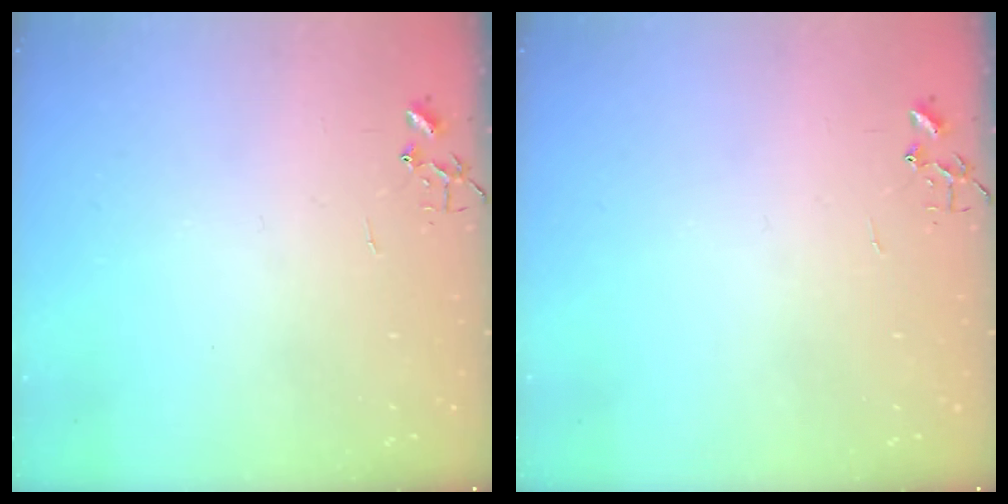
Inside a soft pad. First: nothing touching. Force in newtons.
{"total": 0.0}